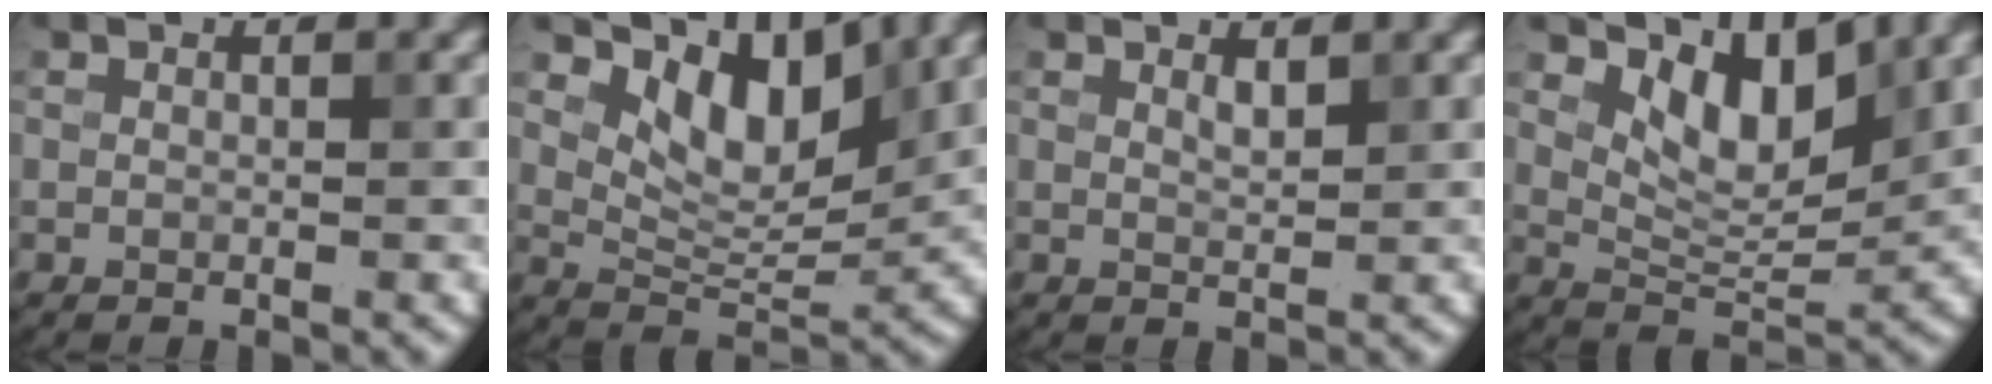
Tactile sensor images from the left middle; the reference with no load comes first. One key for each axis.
{"total": 6.5, "fx": 3.5, "fy": 3.2, "fz": 4.4, "tx": -0.071, "ty": -0.012, "tz": 0.056}
{"total": 1.0, "fx": 0.7, "fy": 0.3, "fz": 0.6, "tx": -0.013, "ty": -0.002, "tz": 0.014}
{"total": 5.3, "fx": 2.9, "fy": 2.5, "fz": 3.7, "tx": -0.068, "ty": -0.015, "tz": 0.048}